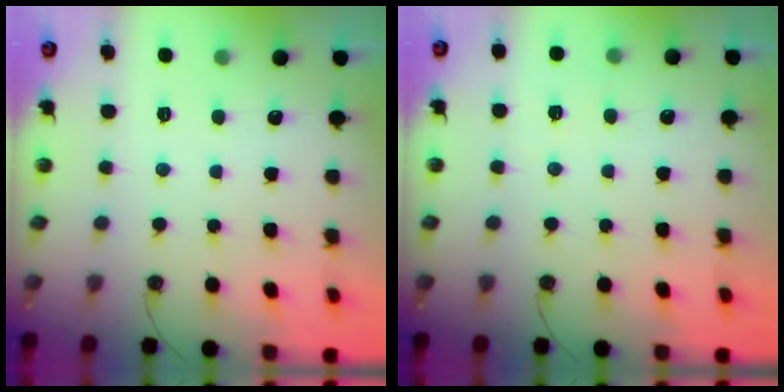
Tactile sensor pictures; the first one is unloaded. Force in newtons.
{"total": 3.7, "press": 3.6, "slide": 1.0}